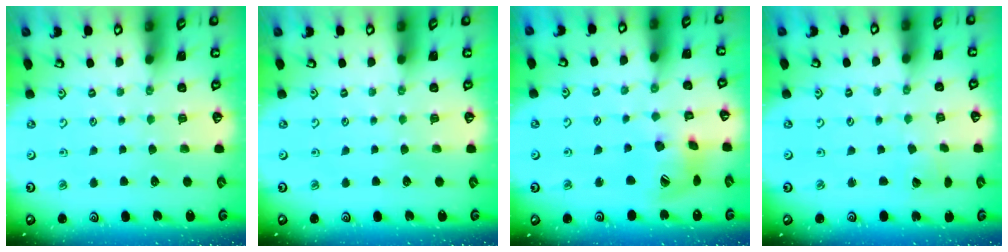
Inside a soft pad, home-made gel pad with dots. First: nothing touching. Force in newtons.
{"total": 0.0}
{"total": 13.7, "press": 13.6, "slide": 1.6}
{"total": 3.4, "press": 3.4, "slide": 0.5}